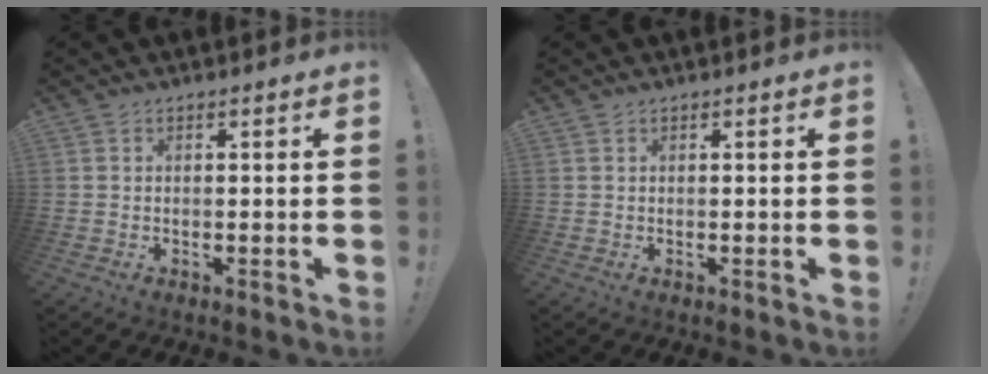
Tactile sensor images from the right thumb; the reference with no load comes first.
{"total": 0.0}